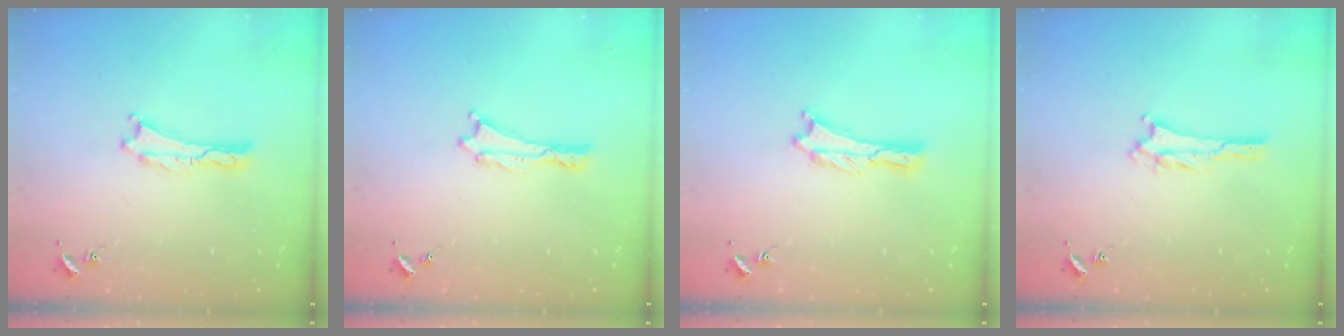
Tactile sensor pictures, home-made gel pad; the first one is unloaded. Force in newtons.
{"total": 0.0}
{"total": 0.0}
{"total": 2.1, "press": 2.1, "slide": 0.3}